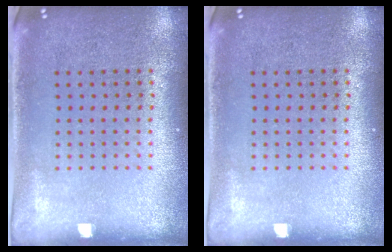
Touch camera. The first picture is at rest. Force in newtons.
{"total": 0.0}